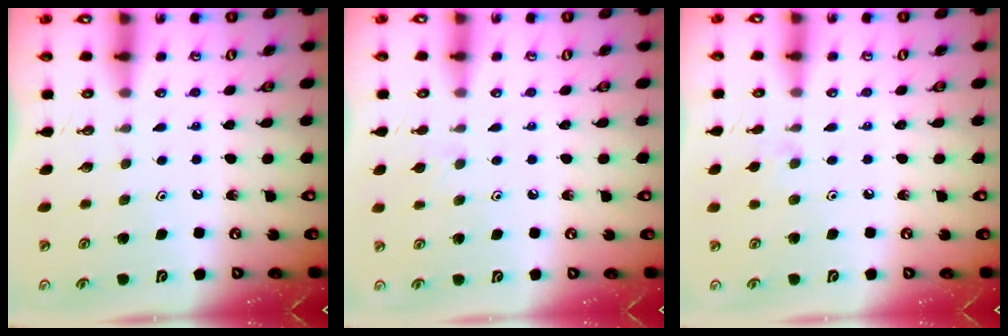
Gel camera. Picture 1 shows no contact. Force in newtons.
{"total": 4.5, "press": 4.4, "slide": 0.7}
{"total": 3.8, "press": 3.7, "slide": 0.6}